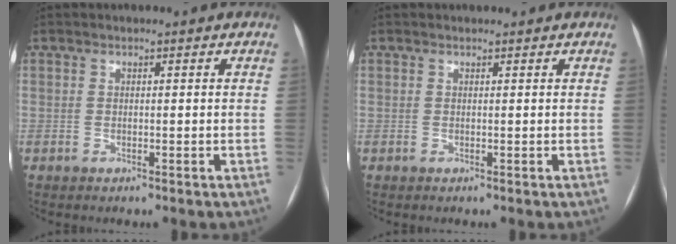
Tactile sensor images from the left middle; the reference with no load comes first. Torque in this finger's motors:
{"motor_torque": [0.13, -0.13, -0.04, -0.01]}